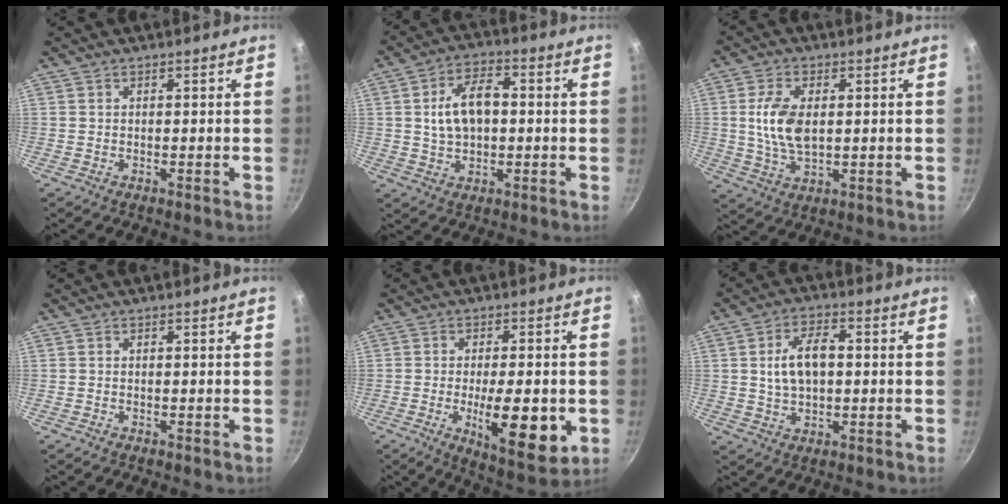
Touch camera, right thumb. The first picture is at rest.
{"total": 10.3, "force": [0.8, 6.2, 8.2], "torque": [-0.128, 0.021, 0.012]}
{"total": 9.0, "force": [0.9, 5.1, 7.4], "torque": [-0.141, -0.003, 0.019]}
{"total": 0.0}
{"total": 14.4, "force": [-3.3, 5.0, 13.1], "torque": [-0.179, -0.008, -0.042]}
{"total": 8.8, "force": [0.7, 5.1, 7.2], "torque": [-0.116, 0.017, 0.013]}